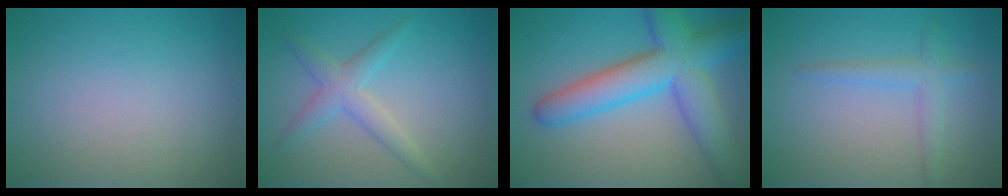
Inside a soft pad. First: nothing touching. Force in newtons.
{"total": 2.6, "press": 2.6, "slide": 0.1}
{"total": 8.2, "press": 8.2, "slide": 0.3}
{"total": 2.1, "press": 2.1, "slide": 0.0}